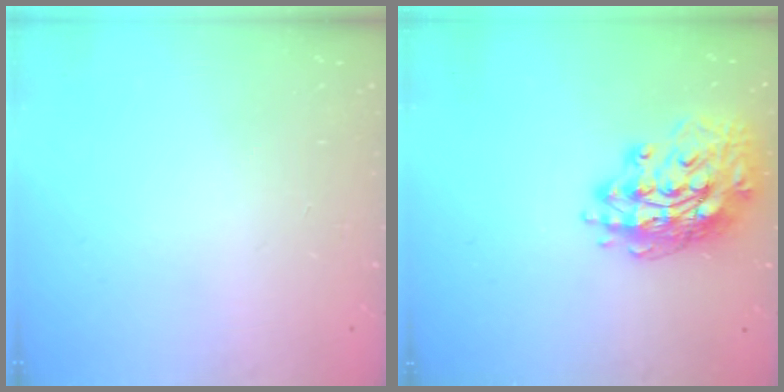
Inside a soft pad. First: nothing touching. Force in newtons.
{"total": 15.7, "press": 15.7, "slide": 1.3}